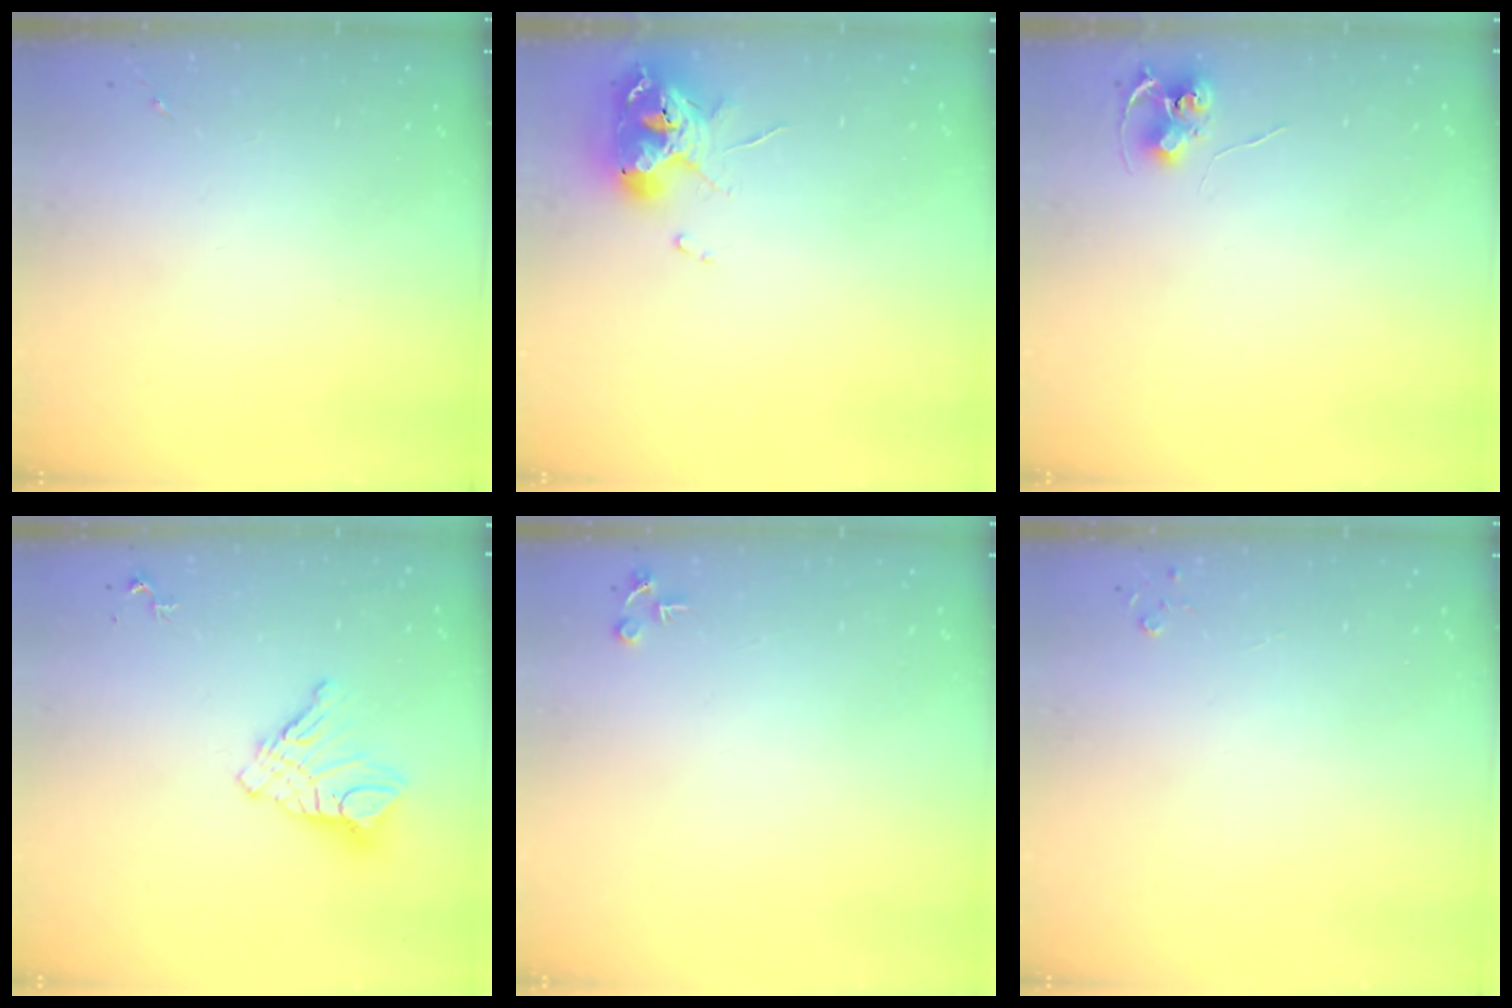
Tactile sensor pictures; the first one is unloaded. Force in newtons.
{"total": 10.3, "press": 10.3, "slide": 1.3}
{"total": 6.9, "press": 6.9, "slide": 0.5}
{"total": 11.5, "press": 11.4, "slide": 0.8}
{"total": 4.3, "press": 4.3, "slide": 0.5}
{"total": 2.7, "press": 2.7, "slide": 0.3}